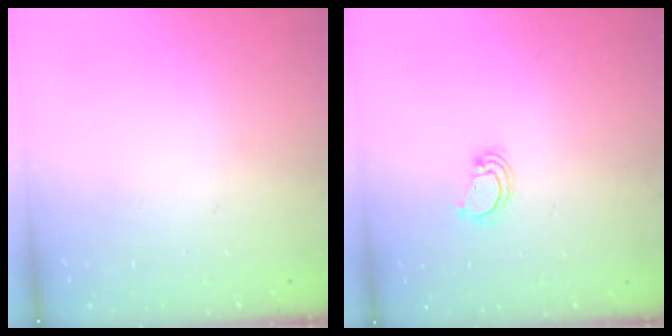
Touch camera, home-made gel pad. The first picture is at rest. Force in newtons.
{"total": 2.1, "press": 2.1, "slide": 0.1}